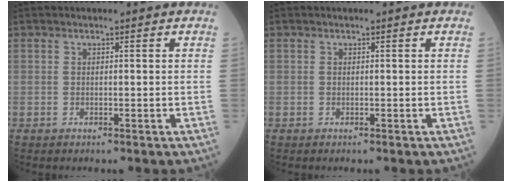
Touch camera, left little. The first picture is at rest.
{"total": 0.0}